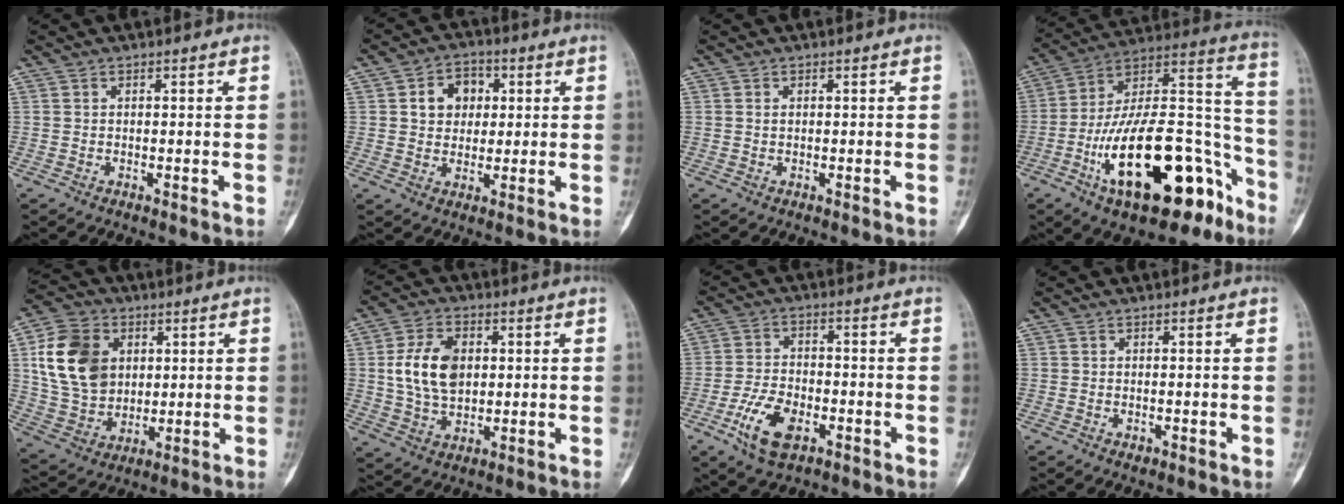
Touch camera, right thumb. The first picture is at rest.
{"total": 7.6, "force": [1.7, 6.1, 4.2], "torque": [-0.029, 0.004, 0.023]}
{"total": 0.7, "force": [0.2, 0.4, 0.5], "torque": [-0.010, 0.003, 0.005]}
{"total": 29.4, "force": [-14.0, 12.6, 22.6], "torque": [-0.329, 0.094, -0.219]}
{"total": 16.3, "force": [4.0, 12.4, 9.7], "torque": [-0.157, -0.003, 0.079]}
{"total": 11.4, "force": [1.7, 7.5, 8.4], "torque": [-0.141, -0.003, 0.036]}
{"total": 9.1, "force": [-4.1, 4.9, 6.4], "torque": [-0.123, 0.014, -0.075]}
{"total": 0.6, "force": [-0.2, 0.5, 0.3], "torque": [-0.003, 0.000, -0.001]}